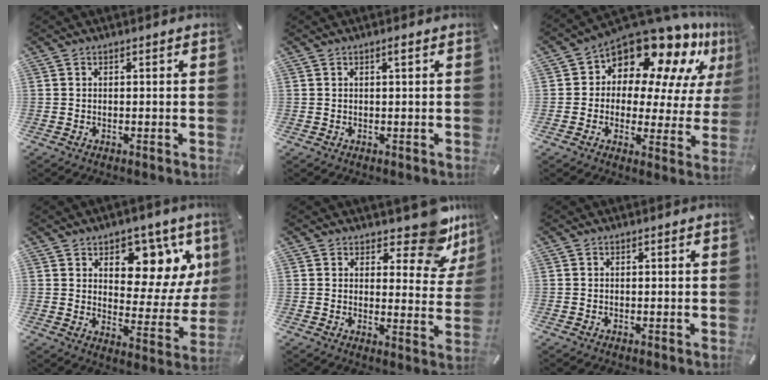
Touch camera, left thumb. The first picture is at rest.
{"total": 1.0, "force": [0.3, 0.0, 0.9], "torque": [-0.018, 0.000, 0.006]}
{"total": 14.5, "force": [11.3, 6.7, 6.0], "torque": [-0.102, -0.105, 0.190]}
{"total": 12.2, "force": [7.2, 7.8, 6.0], "torque": [-0.054, -0.070, 0.126]}
{"total": 11.1, "force": [8.6, 4.5, 5.4], "torque": [-0.050, -0.071, 0.148]}
{"total": 0.0}